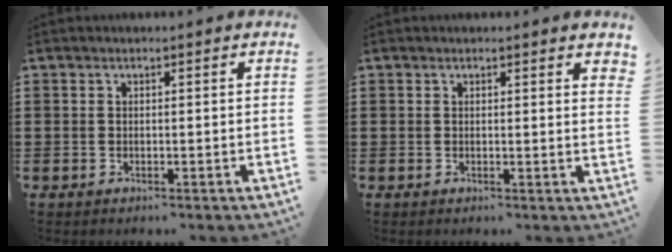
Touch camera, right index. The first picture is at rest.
{"total": 0.8, "force": [0.7, 0.2, 0.4], "torque": [-0.003, 0.000, 0.011]}